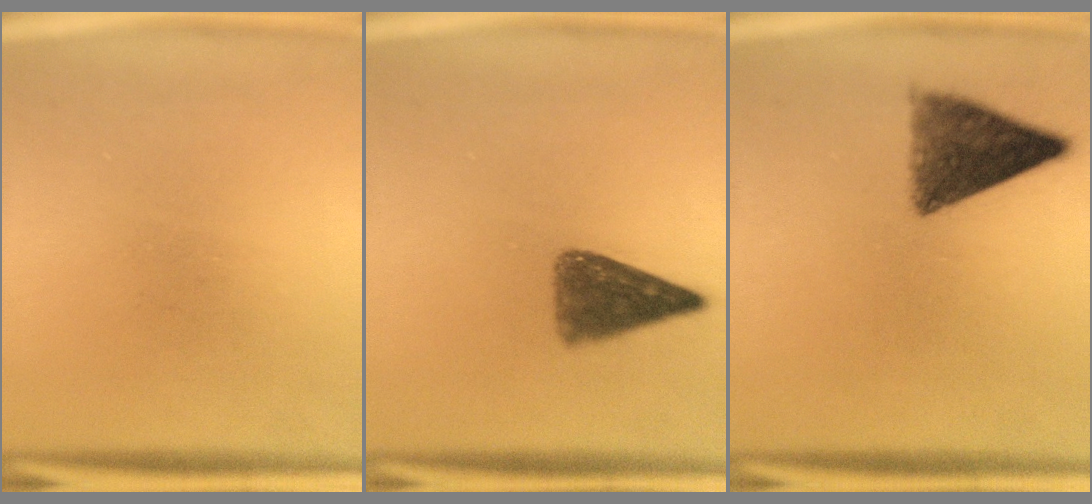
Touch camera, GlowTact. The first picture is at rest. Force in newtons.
{"total": 6.6}
{"total": 8.8}